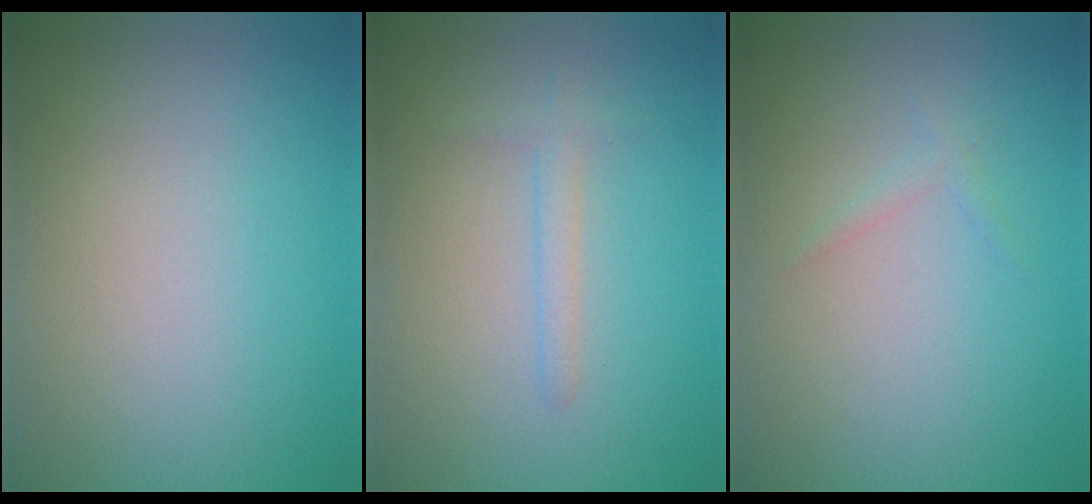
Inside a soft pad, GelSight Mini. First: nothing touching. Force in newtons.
{"total": 1.2, "press": 1.2, "slide": 0.1}
{"total": 0.7, "press": 0.7, "slide": 0.1}